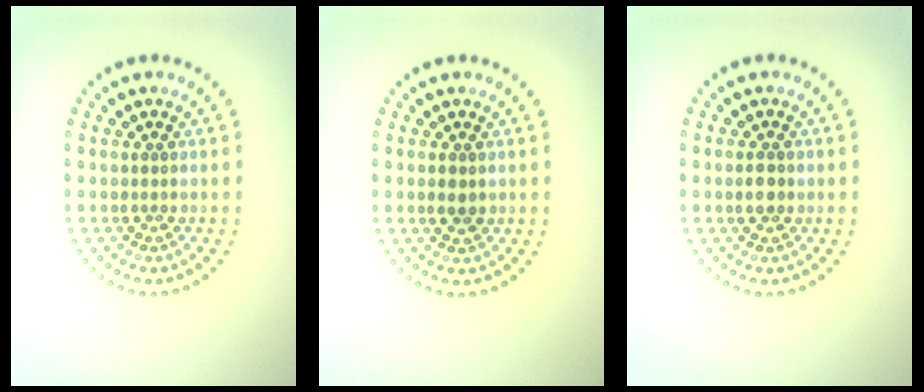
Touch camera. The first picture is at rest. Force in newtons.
{"total": 1.2, "press": 1.2, "slide": 0.1}
{"total": 1.6, "press": 1.5, "slide": 0.3}